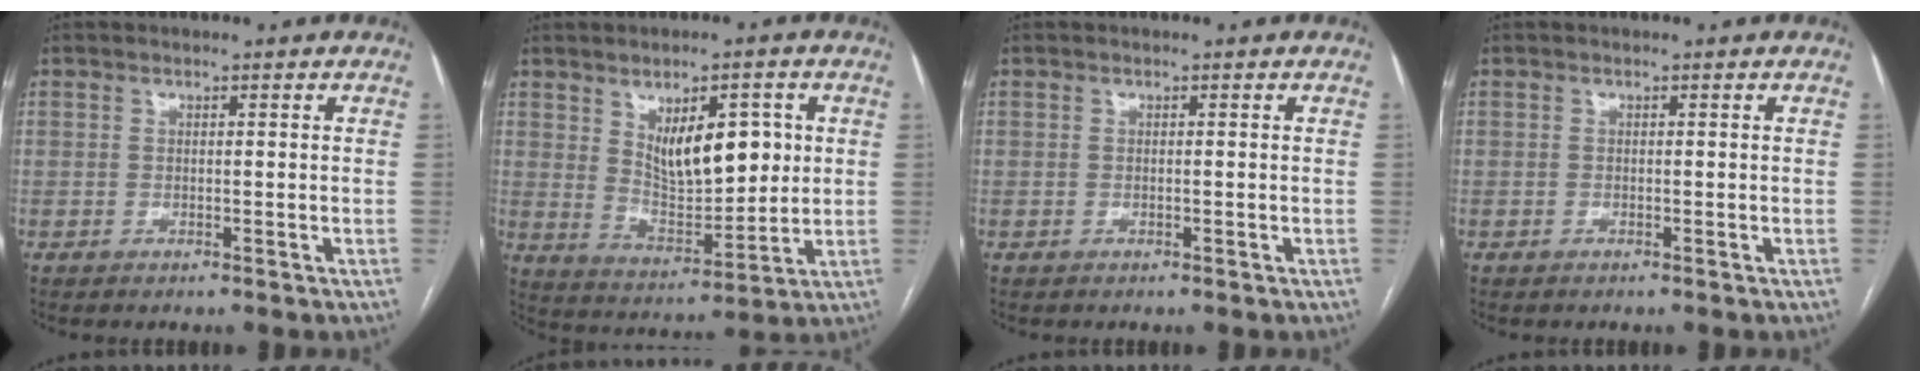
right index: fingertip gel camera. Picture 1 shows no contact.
{"total": 10.7, "force": [3.2, 4.7, 9.1], "torque": [-0.145, -0.001, 0.065]}
{"total": 0.0}
{"total": 0.0}